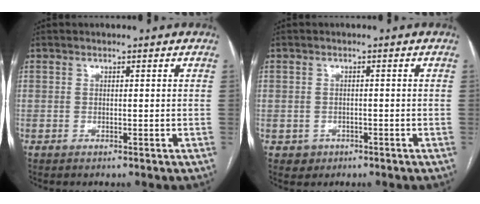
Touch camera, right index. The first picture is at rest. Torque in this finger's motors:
{"motor_torque": [-0.44, 0.14, -1.05, -0.19]}